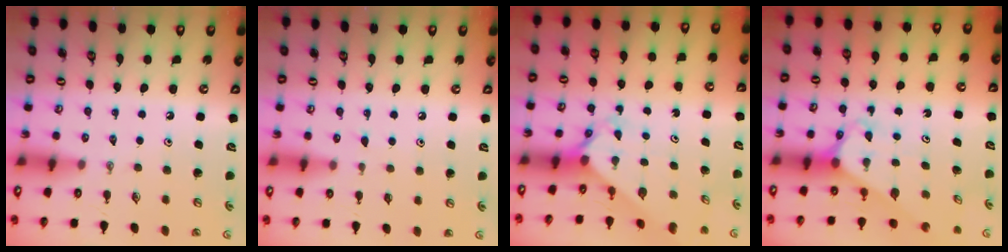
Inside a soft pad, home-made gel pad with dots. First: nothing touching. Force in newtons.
{"total": 6.5, "press": 6.5, "slide": 0.4}
{"total": 2.4, "press": 2.4, "slide": 0.2}
{"total": 2.7, "press": 2.7, "slide": 0.2}